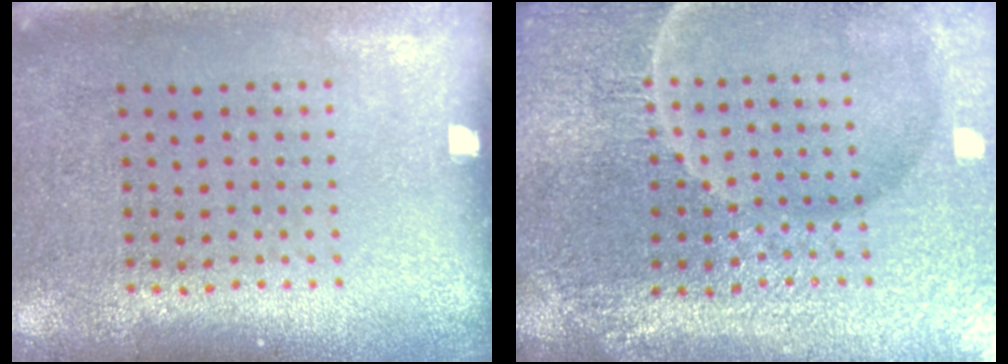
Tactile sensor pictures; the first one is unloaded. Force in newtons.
{"total": 6.2, "press": 5.6, "slide": 2.6}